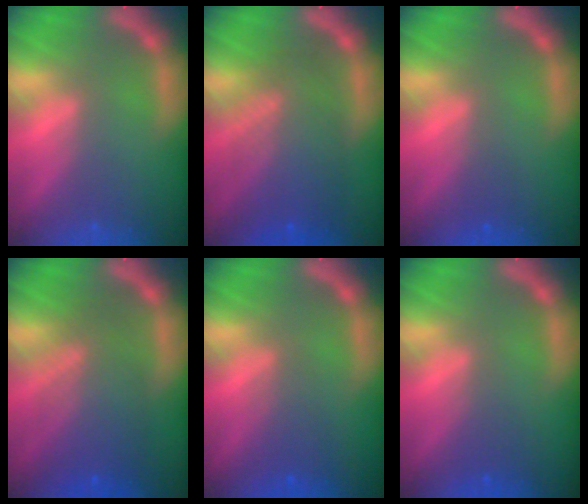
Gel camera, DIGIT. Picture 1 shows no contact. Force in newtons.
{"total": 8.0}
{"total": 1.0}
{"total": 7.1}
{"total": 2.5}
{"total": 1.5}